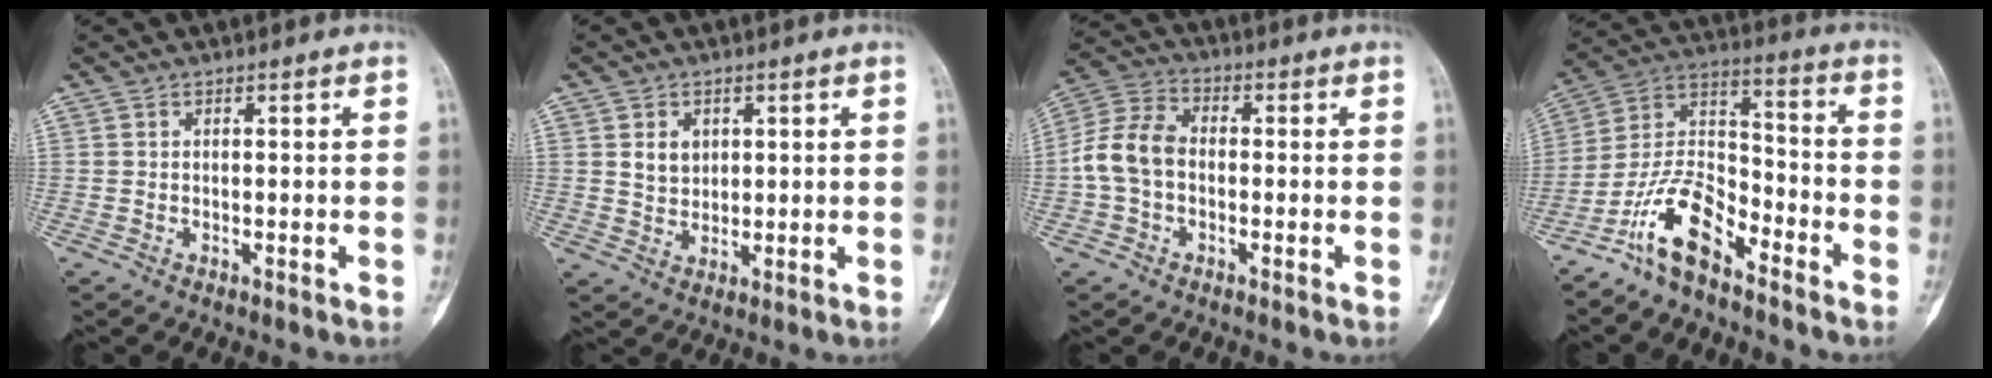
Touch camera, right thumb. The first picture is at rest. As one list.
[{"total": 4.2, "force": [1.4, 3.3, 2.2], "torque": [-0.018, -0.008, 0.028]}, {"total": 8.8, "force": [-1.1, 6.3, 6.0], "torque": [-0.115, 0.028, -0.034]}, {"total": 12.4, "force": [-8.5, 5.1, 7.4], "torque": [-0.140, 0.078, -0.171]}]